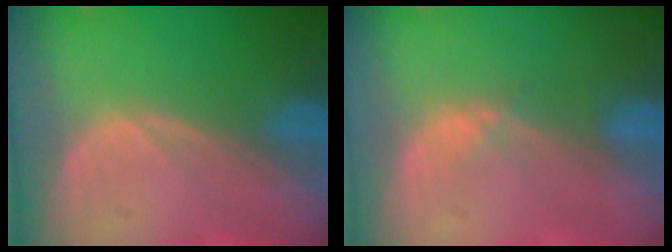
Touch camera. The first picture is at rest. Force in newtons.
{"total": 1.4, "press": 1.2, "slide": 0.7}